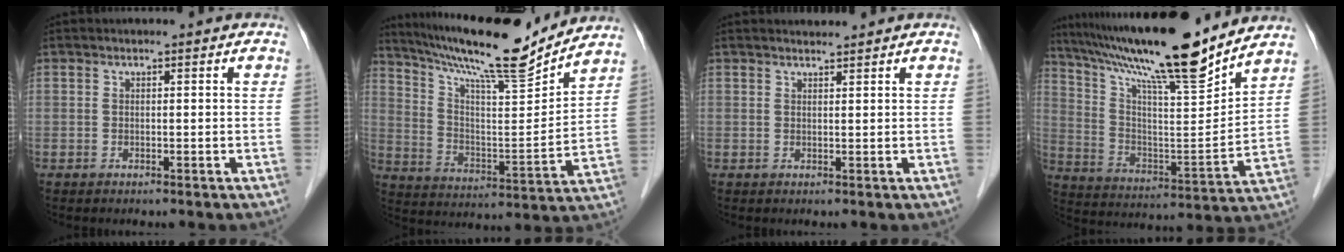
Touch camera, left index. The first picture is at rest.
{"total": 18.8, "force": [16.7, 0.2, 8.6], "torque": [-0.153, -0.013, 0.270]}
{"total": 1.4, "force": [1.4, 0.0, 0.1], "torque": [-0.007, 0.006, 0.028]}
{"total": 21.6, "force": [18.0, 0.3, 11.8], "torque": [-0.204, -0.010, 0.300]}